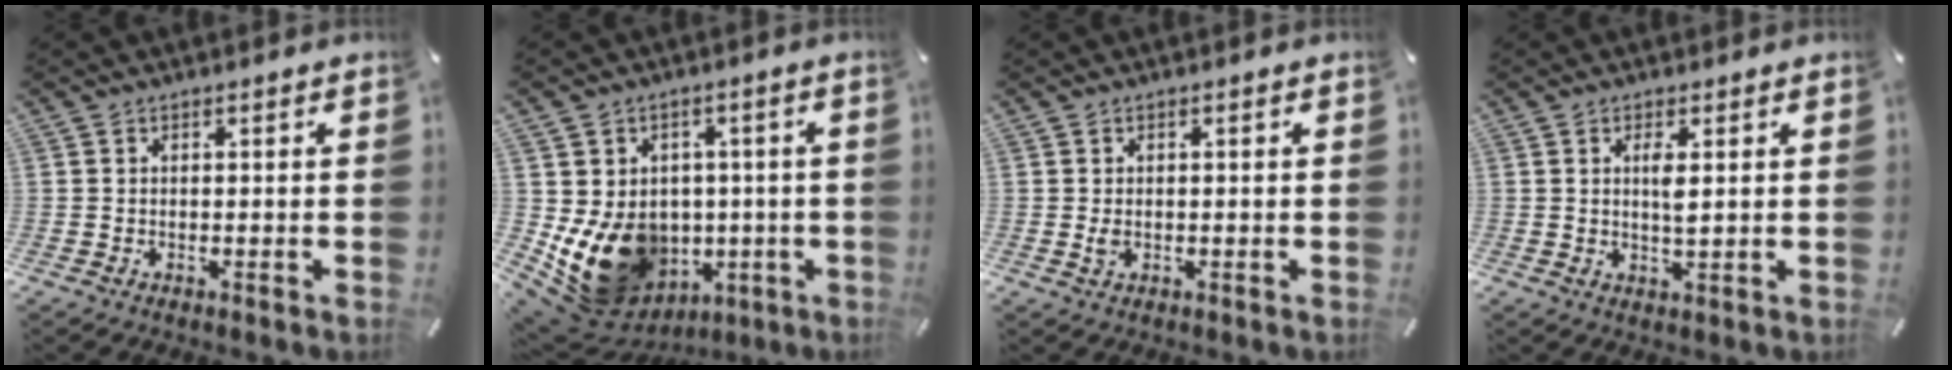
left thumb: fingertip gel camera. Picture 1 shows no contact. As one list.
[{"total": 14.3, "force": [-2.3, 12.1, 7.1], "torque": [-0.143, -0.007, -0.024]}, {"total": 1.6, "force": [-0.1, 0.8, 1.4], "torque": [-0.035, -0.002, -0.005]}, {"total": 3.4, "force": [0.9, 0.8, 3.2], "torque": [-0.061, -0.001, 0.011]}]